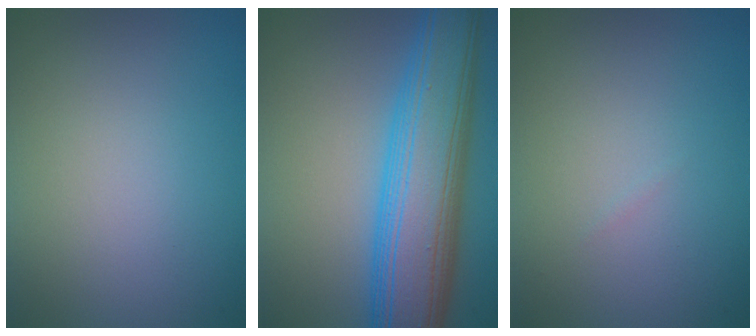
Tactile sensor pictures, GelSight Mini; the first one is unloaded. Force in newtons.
{"total": 10.5, "press": 10.5, "slide": 0.3}
{"total": 0.0}